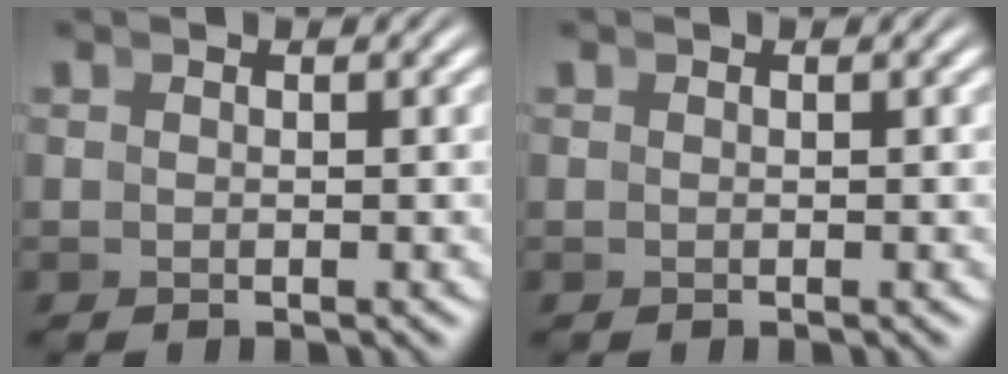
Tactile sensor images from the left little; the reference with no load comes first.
{"total": 0.0}